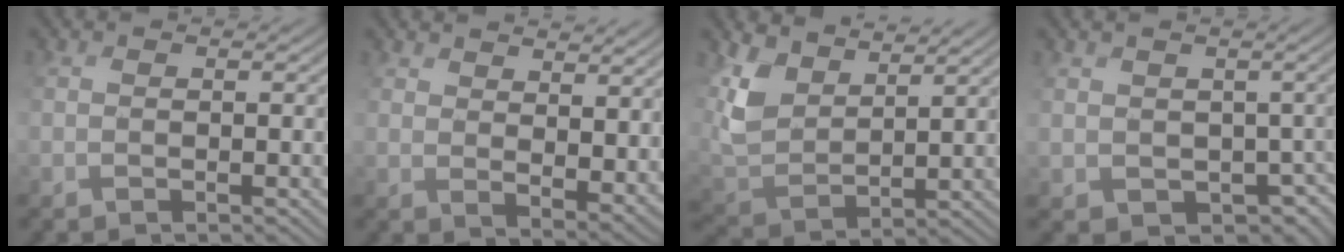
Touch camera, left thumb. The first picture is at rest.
{"total": 5.1, "force": [4.3, 1.4, 2.3], "torque": [-0.048, -0.013, 0.092]}
{"total": 6.2, "force": [5.4, 2.5, 1.6], "torque": [-0.081, 0.003, 0.124]}
{"total": 3.3, "force": [-0.3, 3.2, 0.5], "torque": [-0.024, -0.029, 0.011]}